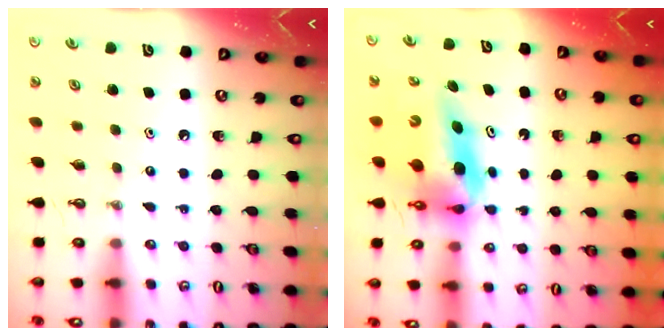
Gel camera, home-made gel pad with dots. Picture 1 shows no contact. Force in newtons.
{"total": 9.7, "press": 9.5, "slide": 1.7}